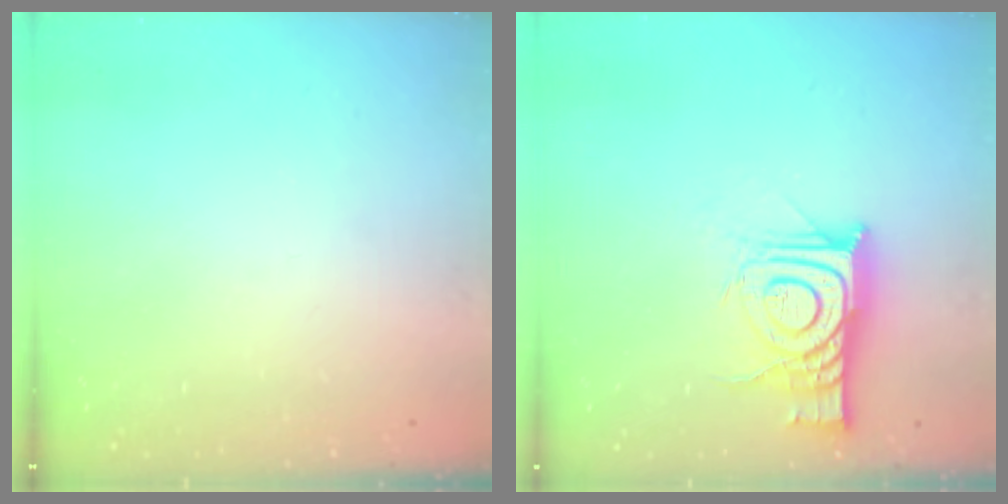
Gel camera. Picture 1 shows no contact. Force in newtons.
{"total": 12.7, "press": 12.6, "slide": 1.1}